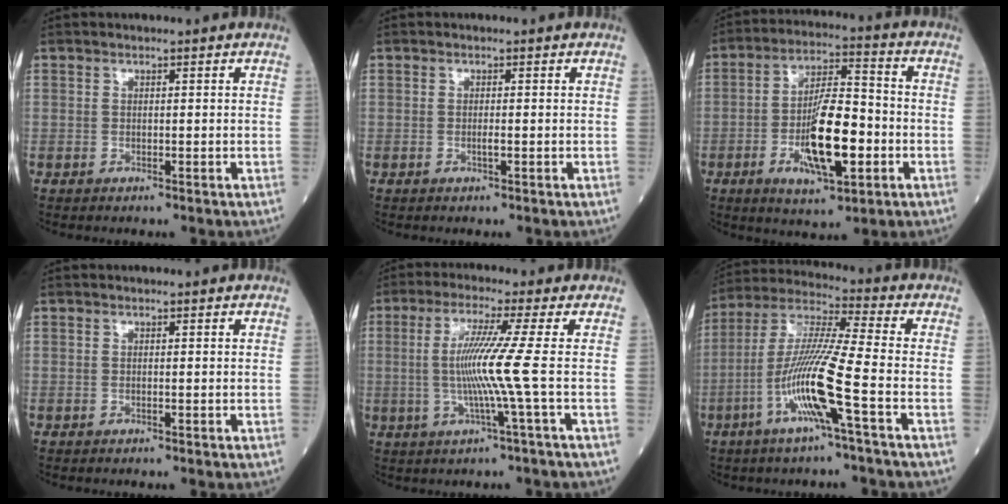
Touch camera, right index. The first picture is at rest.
{"total": 0.8, "force": [-0.3, 0.0, 0.7], "torque": [-0.020, 0.000, -0.006]}
{"total": 12.9, "force": [-3.6, 3.4, 11.9], "torque": [-0.220, -0.001, -0.059]}
{"total": 0.0}
{"total": 7.9, "force": [-0.5, -2.2, 7.6], "torque": [-0.155, -0.006, -0.008]}
{"total": 12.9, "force": [-4.8, -0.7, 12.0], "torque": [-0.249, -0.002, -0.098]}